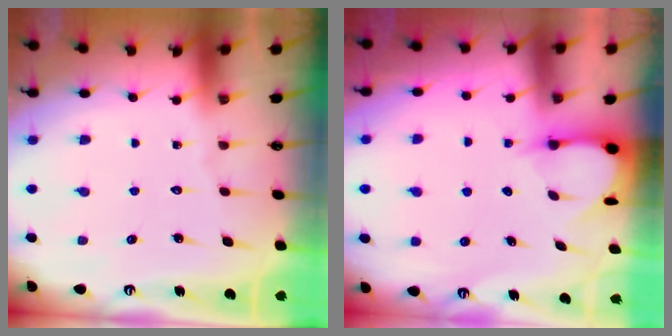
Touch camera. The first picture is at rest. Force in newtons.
{"total": 3.5, "press": 3.5, "slide": 0.4}